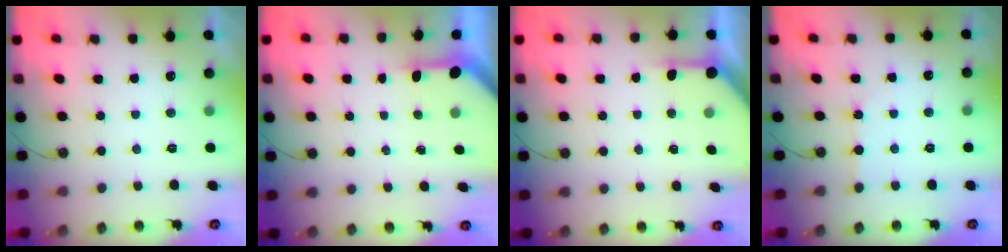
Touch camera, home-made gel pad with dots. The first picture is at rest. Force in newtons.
{"total": 3.1, "press": 3.0, "slide": 0.3}
{"total": 4.2, "press": 4.1, "slide": 0.4}
{"total": 2.9, "press": 2.9, "slide": 0.5}